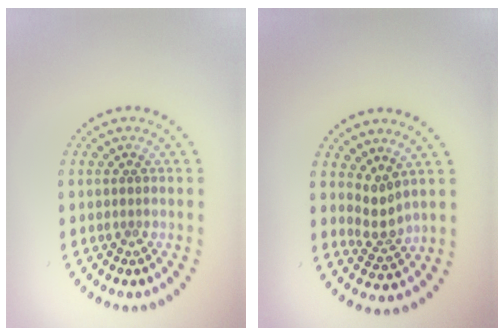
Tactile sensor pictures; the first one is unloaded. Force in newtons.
{"total": 2.2, "press": 1.5, "slide": 1.7}